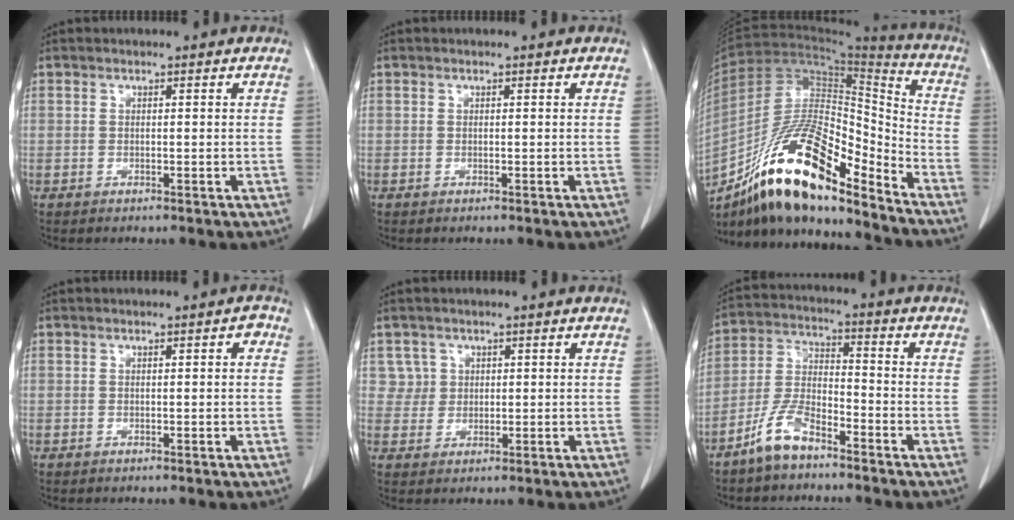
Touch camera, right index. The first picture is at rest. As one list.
[{"total": 0.0}, {"total": 20.2, "force": [-14.0, 5.2, 13.6], "torque": [-0.248, 0.007, -0.248]}, {"total": 1.1, "force": [0.2, 0.4, 1.0], "torque": [-0.009, 0.005, 0.002]}, {"total": 2.9, "force": [1.2, 2.6, -0.4], "torque": [0.022, 0.004, 0.017]}, {"total": 7.8, "force": [-5.8, 2.6, 4.6], "torque": [-0.108, -0.001, -0.118]}]